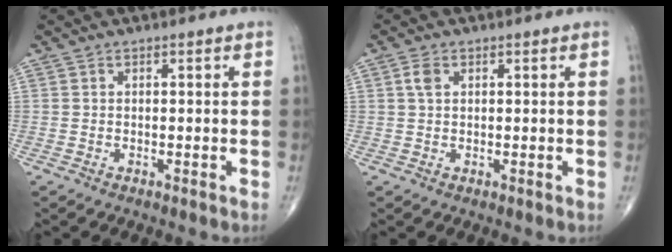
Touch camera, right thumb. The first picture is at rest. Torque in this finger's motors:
{"motor_torque": [-0.49, 0.48, -0.04, 0.05, 0.01]}